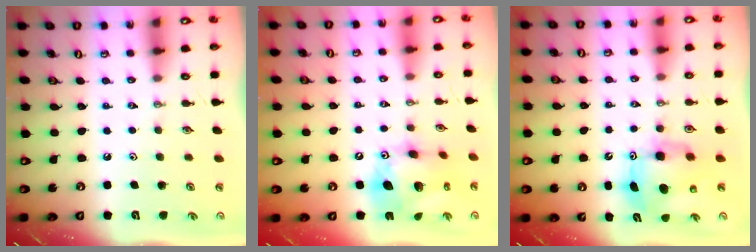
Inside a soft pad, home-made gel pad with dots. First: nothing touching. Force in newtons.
{"total": 16.5, "press": 16.5, "slide": 1.6}
{"total": 9.1, "press": 9.0, "slide": 0.8}